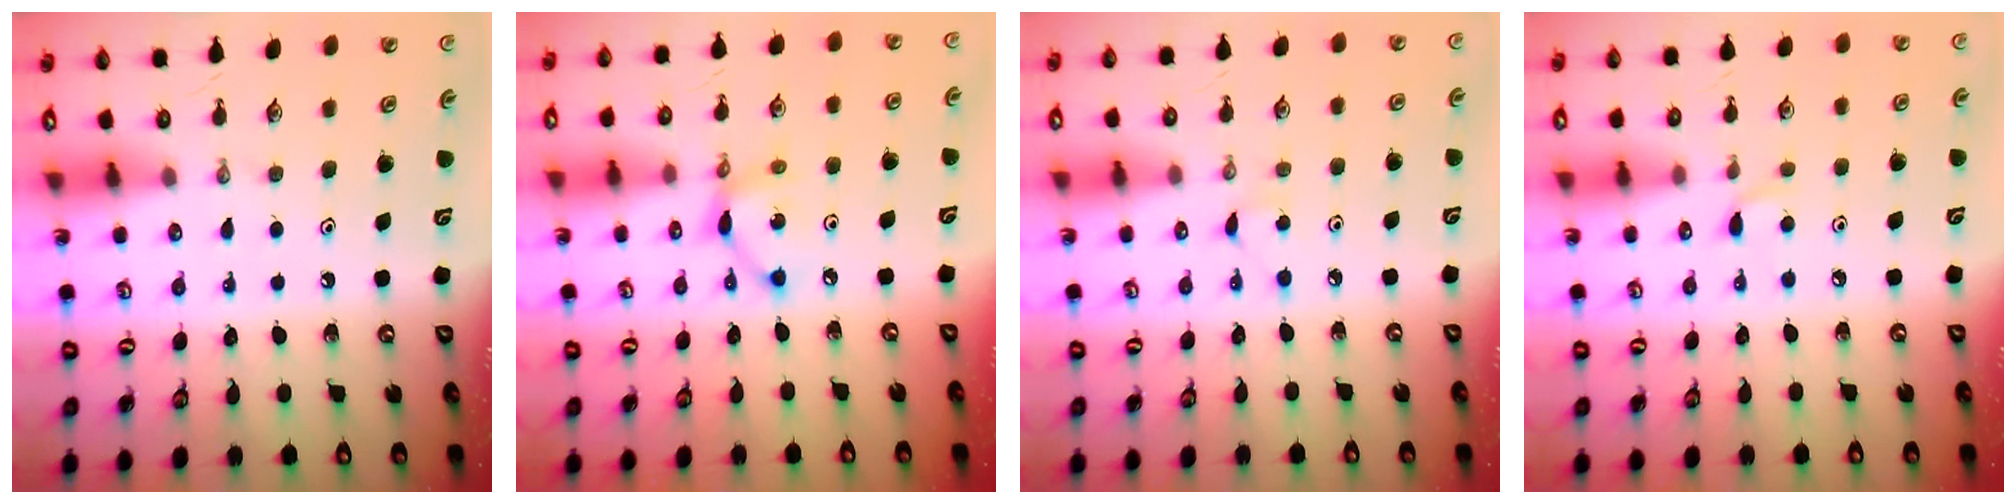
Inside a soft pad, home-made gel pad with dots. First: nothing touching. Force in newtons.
{"total": 7.9, "press": 7.9, "slide": 0.3}
{"total": 2.9, "press": 2.8, "slide": 0.3}
{"total": 4.7, "press": 4.7, "slide": 0.6}